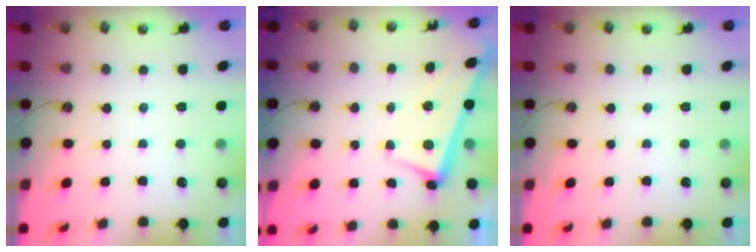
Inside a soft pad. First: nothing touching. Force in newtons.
{"total": 2.5, "press": 2.4, "slide": 0.5}
{"total": 0.0}